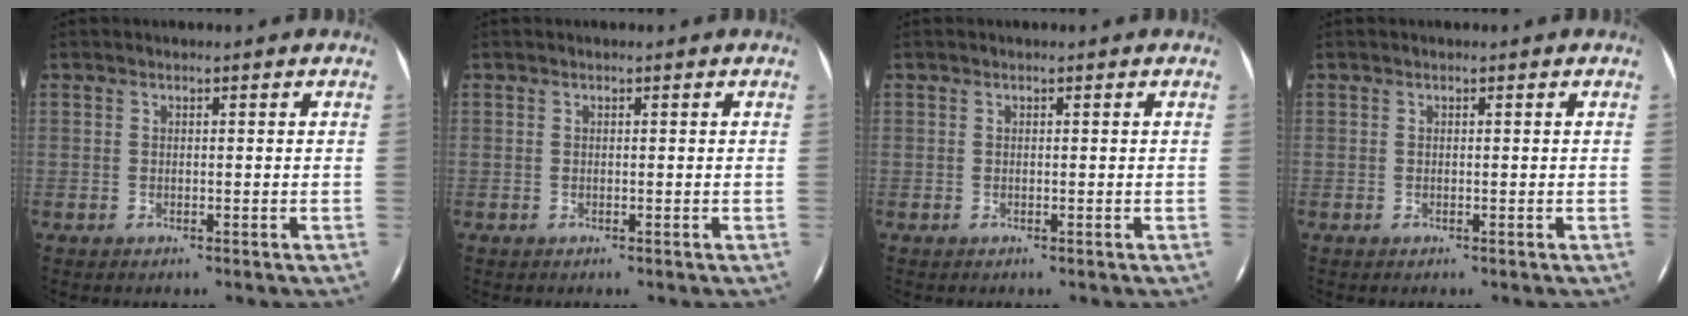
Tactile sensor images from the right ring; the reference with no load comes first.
{"total": 0.0}
{"total": 0.0}
{"total": 0.0}